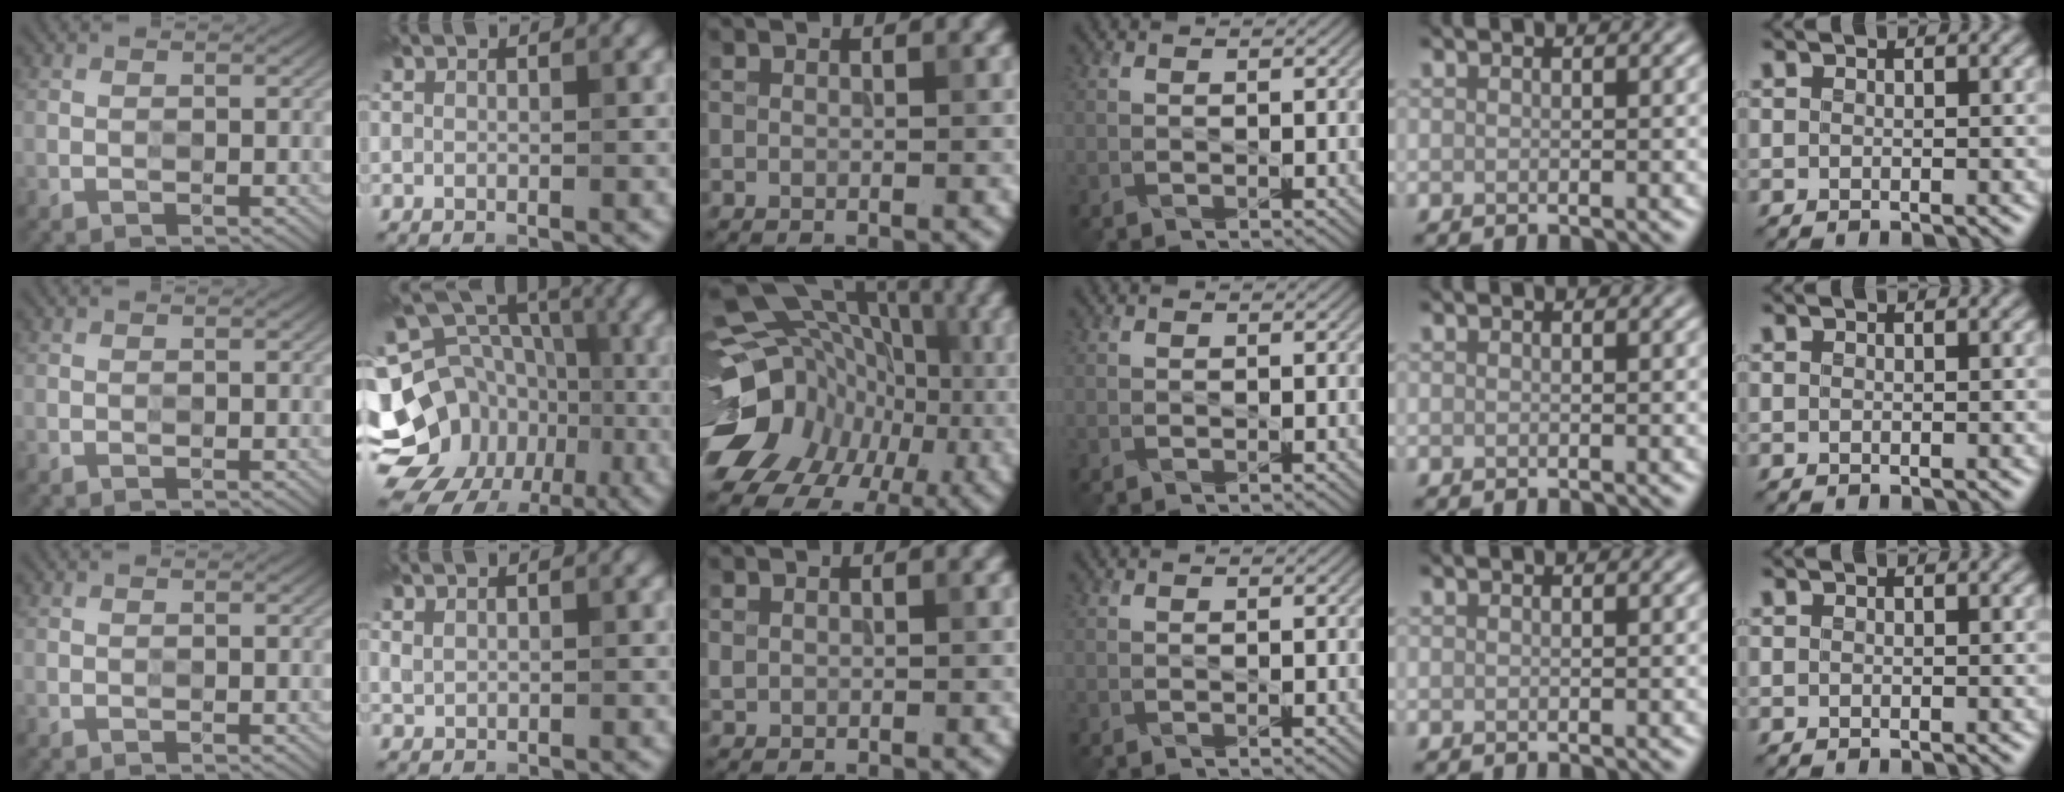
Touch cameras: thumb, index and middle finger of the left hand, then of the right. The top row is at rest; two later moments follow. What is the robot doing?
{"motion": "press", "object": "sticky note"}